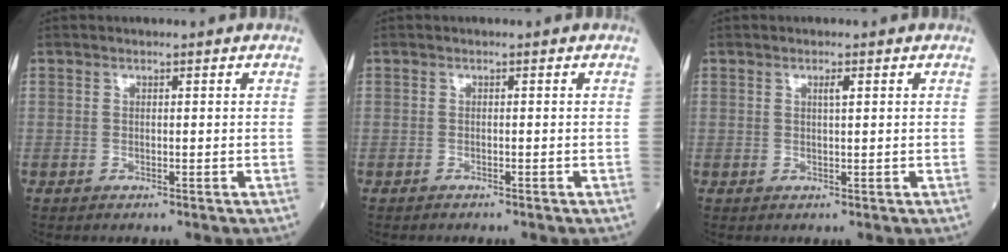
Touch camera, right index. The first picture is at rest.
{"total": 0.6, "force": [-0.5, 0.1, 0.2], "torque": [-0.006, -0.001, -0.009]}
{"total": 1.1, "force": [0.5, 0.0, 1.0], "torque": [-0.020, 0.000, 0.008]}